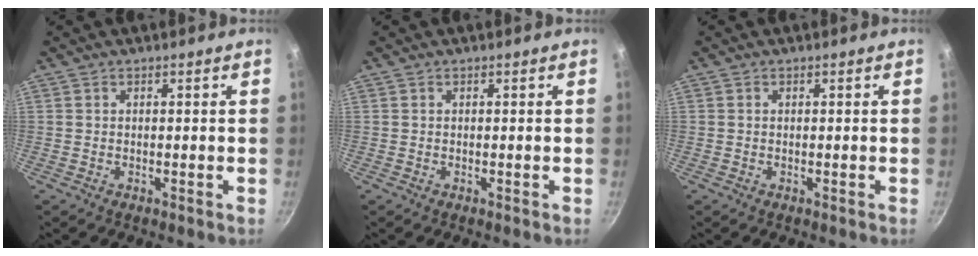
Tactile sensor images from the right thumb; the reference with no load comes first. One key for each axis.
{"total": 0.0}
{"total": 0.0}